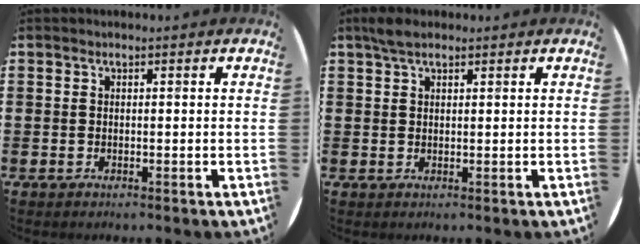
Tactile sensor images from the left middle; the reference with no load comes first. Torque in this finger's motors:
{"motor_torque": [0.73, -0.45, 0.02, 0.04]}